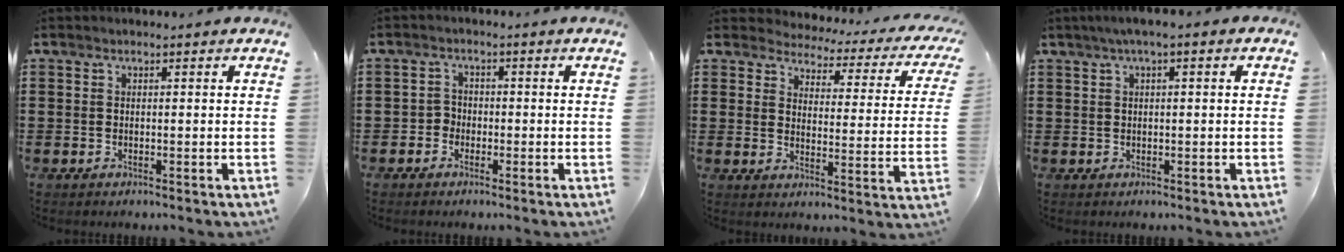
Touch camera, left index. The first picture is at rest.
{"total": 2.0, "force": [-1.2, 1.6, 0.2], "torque": [-0.011, 0.005, -0.027]}
{"total": 2.6, "force": [2.5, 0.5, 0.3], "torque": [-0.028, -0.023, 0.035]}
{"total": 1.7, "force": [0.1, 0.2, 1.7], "torque": [-0.030, 0.000, 0.001]}